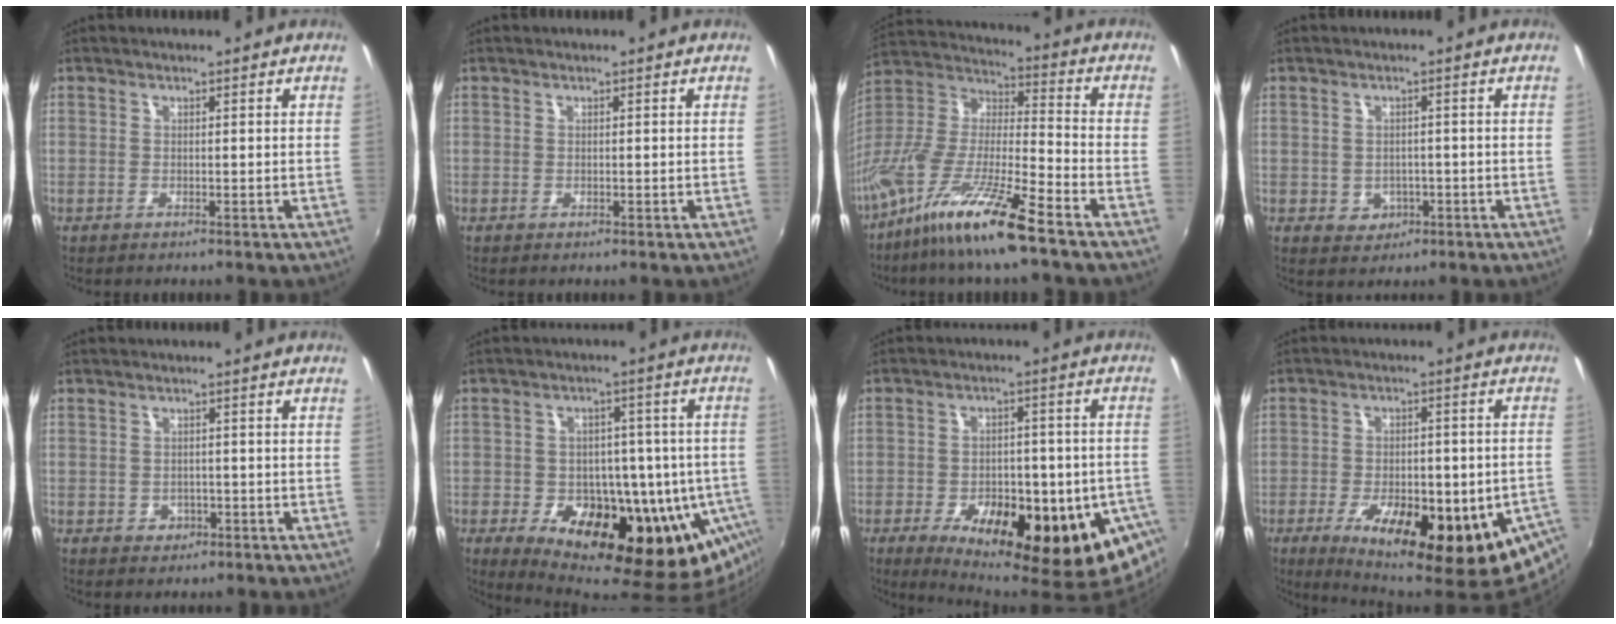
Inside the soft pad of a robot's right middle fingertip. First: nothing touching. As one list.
[{"total": 0.0}, {"total": 18.5, "force": [-12.6, 1.4, 13.5], "torque": [-0.259, -0.030, -0.244]}, {"total": 3.7, "force": [-0.9, 3.4, 1.2], "torque": [-0.029, 0.002, -0.002]}, {"total": 2.8, "force": [-0.9, 2.6, 0.8], "torque": [-0.019, -0.001, -0.009]}, {"total": 24.3, "force": [-8.6, 14.2, 17.7], "torque": [-0.283, -0.025, -0.103]}, {"total": 22.9, "force": [-9.6, 9.8, 18.3], "torque": [-0.292, -0.050, -0.118]}, {"total": 24.8, "force": [-12.3, 9.3, 19.5], "torque": [-0.301, -0.046, -0.158]}]